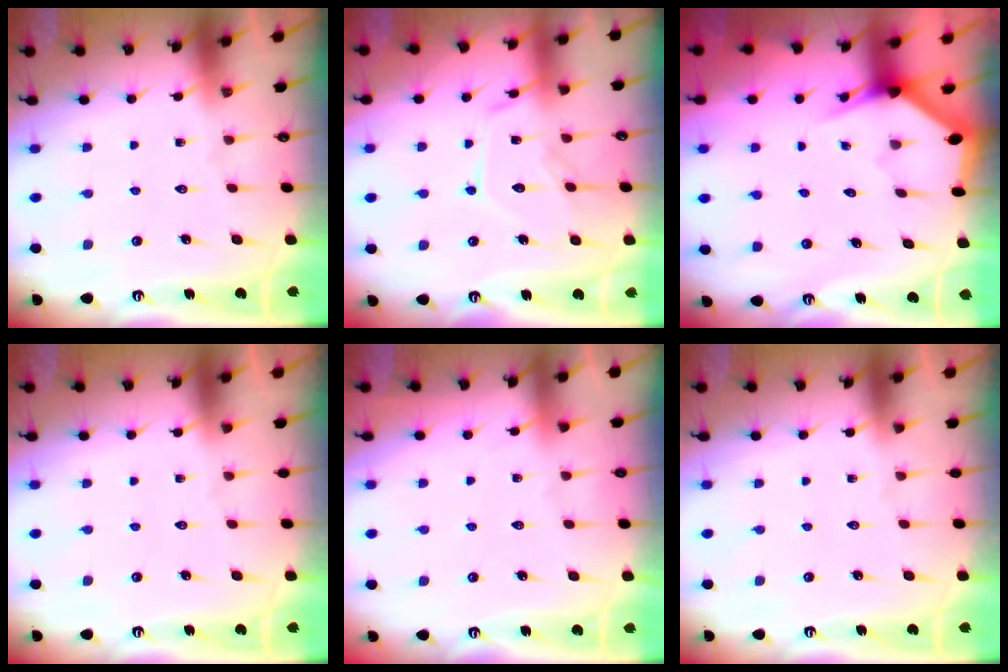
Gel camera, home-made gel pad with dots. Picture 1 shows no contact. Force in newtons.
{"total": 12.2, "press": 12.1, "slide": 1.2}
{"total": 3.1, "press": 3.1, "slide": 0.0}
{"total": 0.0}
{"total": 3.9, "press": 3.9, "slide": 0.5}
{"total": 0.0}